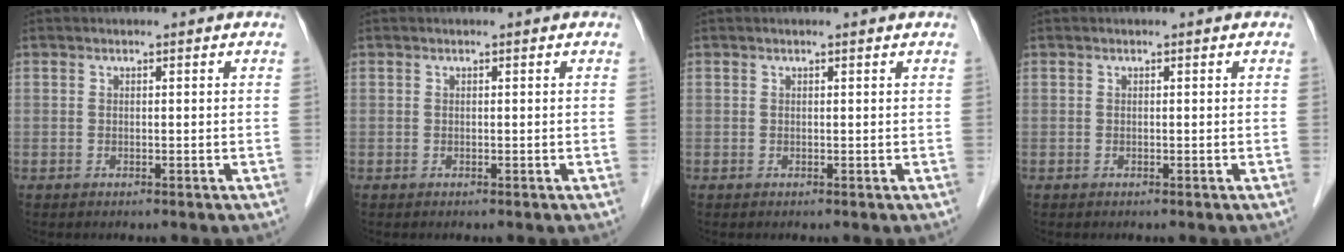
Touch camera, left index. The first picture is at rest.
{"total": 0.0}
{"total": 0.5, "force": [0.5, 0.0, 0.2], "torque": [-0.009, 0.002, 0.007]}
{"total": 0.0}